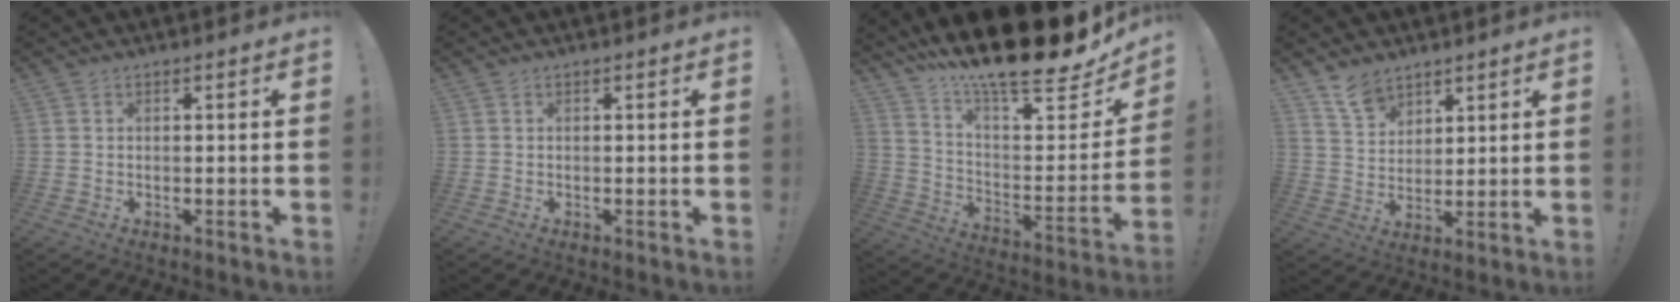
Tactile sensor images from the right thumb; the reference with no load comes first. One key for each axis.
{"total": 0.0}
{"total": 19.1, "fx": 15.7, "fy": 3.4, "fz": 10.3, "tx": -0.150, "ty": -0.135, "tz": 0.255}
{"total": 7.7, "fx": 6.2, "fy": 4.1, "fz": 2.0, "tx": -0.038, "ty": -0.037, "tz": 0.119}